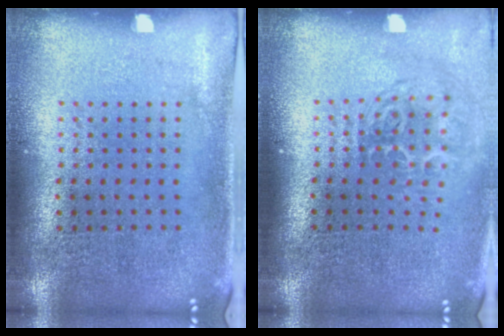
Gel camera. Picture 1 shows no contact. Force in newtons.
{"total": 1.7, "press": 1.1, "slide": 1.2}